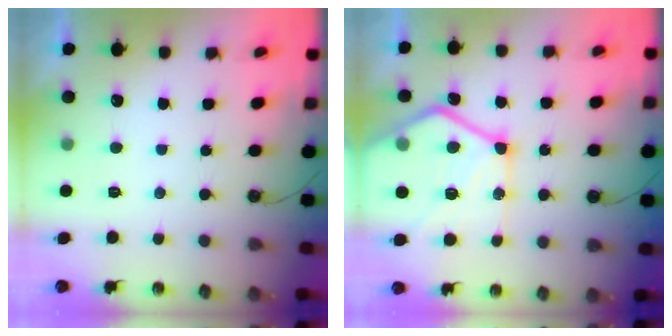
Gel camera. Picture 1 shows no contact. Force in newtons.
{"total": 21.8, "press": 21.7, "slide": 2.3}